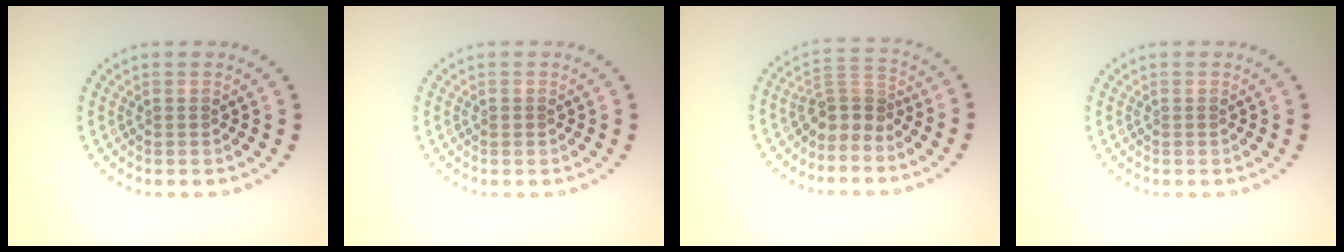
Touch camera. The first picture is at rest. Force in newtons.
{"total": 0.5, "press": 0.5, "slide": 0.1}
{"total": 2.9, "press": 2.1, "slide": 2.0}
{"total": 0.0}